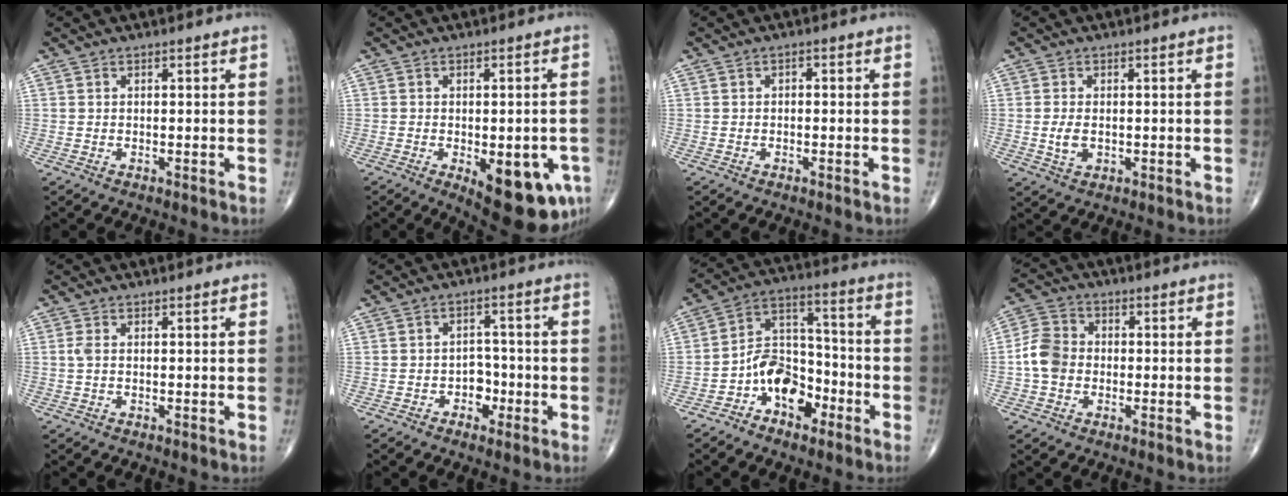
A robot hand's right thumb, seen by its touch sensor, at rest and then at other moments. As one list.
[{"total": 14.7, "force": [-5.5, 6.2, 12.1], "torque": [-0.116, 0.007, -0.053]}, {"total": 0.8, "force": [-0.4, 0.5, 0.4], "torque": [0.003, 0.008, -0.014]}, {"total": 3.2, "force": [-0.3, 2.1, 2.4], "torque": [-0.044, -0.002, -0.002]}, {"total": 1.3, "force": [0.0, 0.6, 1.1], "torque": [-0.026, -0.001, -0.002]}, {"total": 4.1, "force": [-1.6, 3.2, 1.9], "torque": [0.005, 0.021, -0.030]}, {"total": 11.2, "force": [-5.3, 7.4, 6.4], "torque": [-0.075, 0.069, -0.099]}, {"total": 6.9, "force": [-1.1, 5.6, 3.8], "torque": [-0.062, 0.022, -0.032]}]